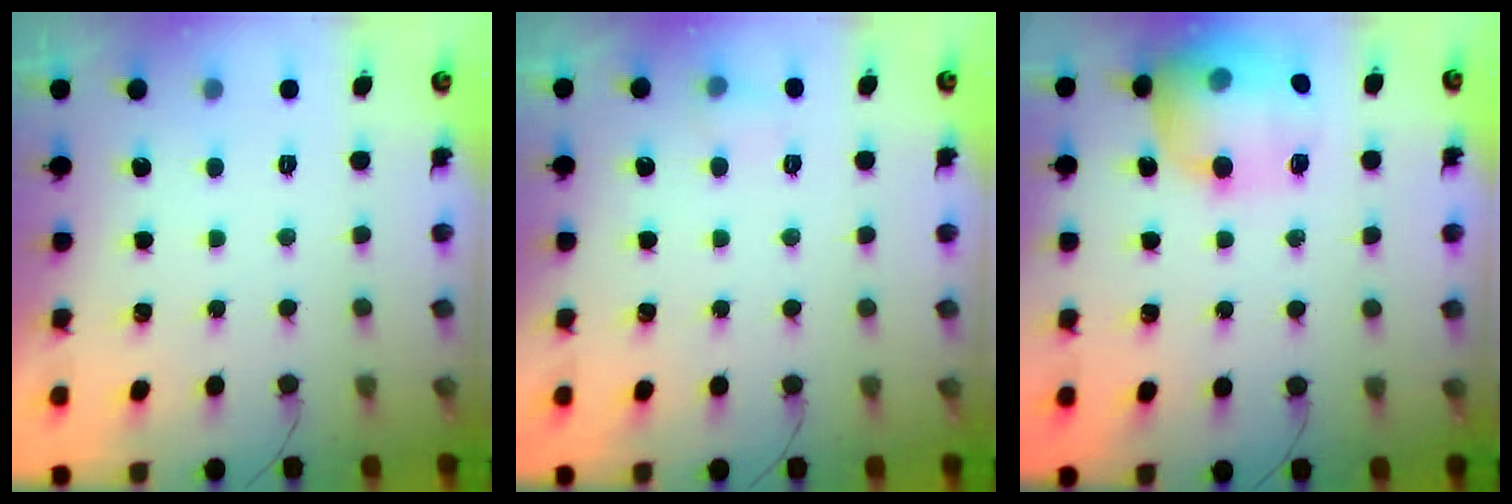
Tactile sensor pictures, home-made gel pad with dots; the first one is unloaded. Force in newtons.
{"total": 3.7, "press": 3.6, "slide": 0.9}
{"total": 18.8, "press": 18.7, "slide": 1.6}